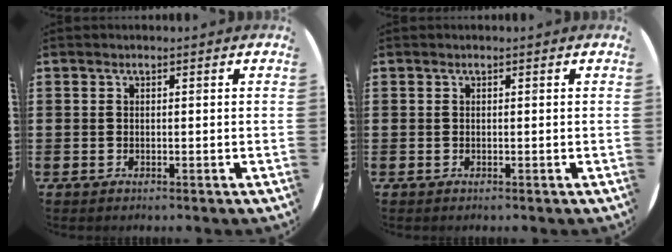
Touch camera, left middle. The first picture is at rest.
{"total": 0.0}